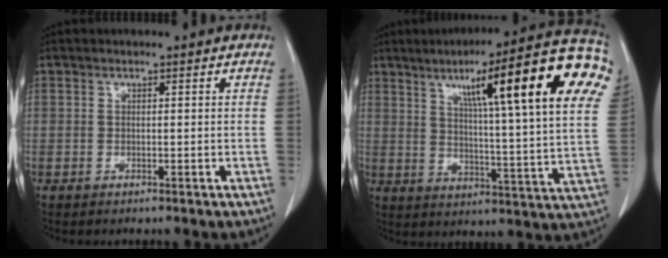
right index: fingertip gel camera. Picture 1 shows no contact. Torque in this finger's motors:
{"motor_torque": [1.12, 1.02, 0.95, 0.21]}